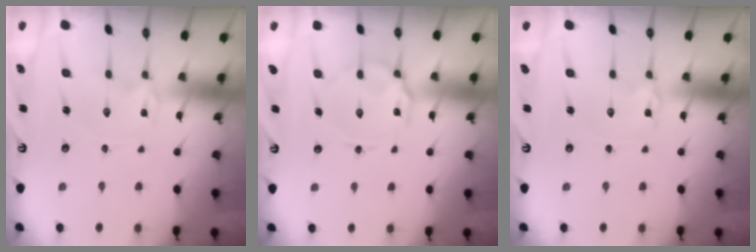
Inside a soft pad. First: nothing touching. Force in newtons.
{"total": 10.5, "press": 10.4, "slide": 0.9}
{"total": 1.2, "press": 1.1, "slide": 0.2}